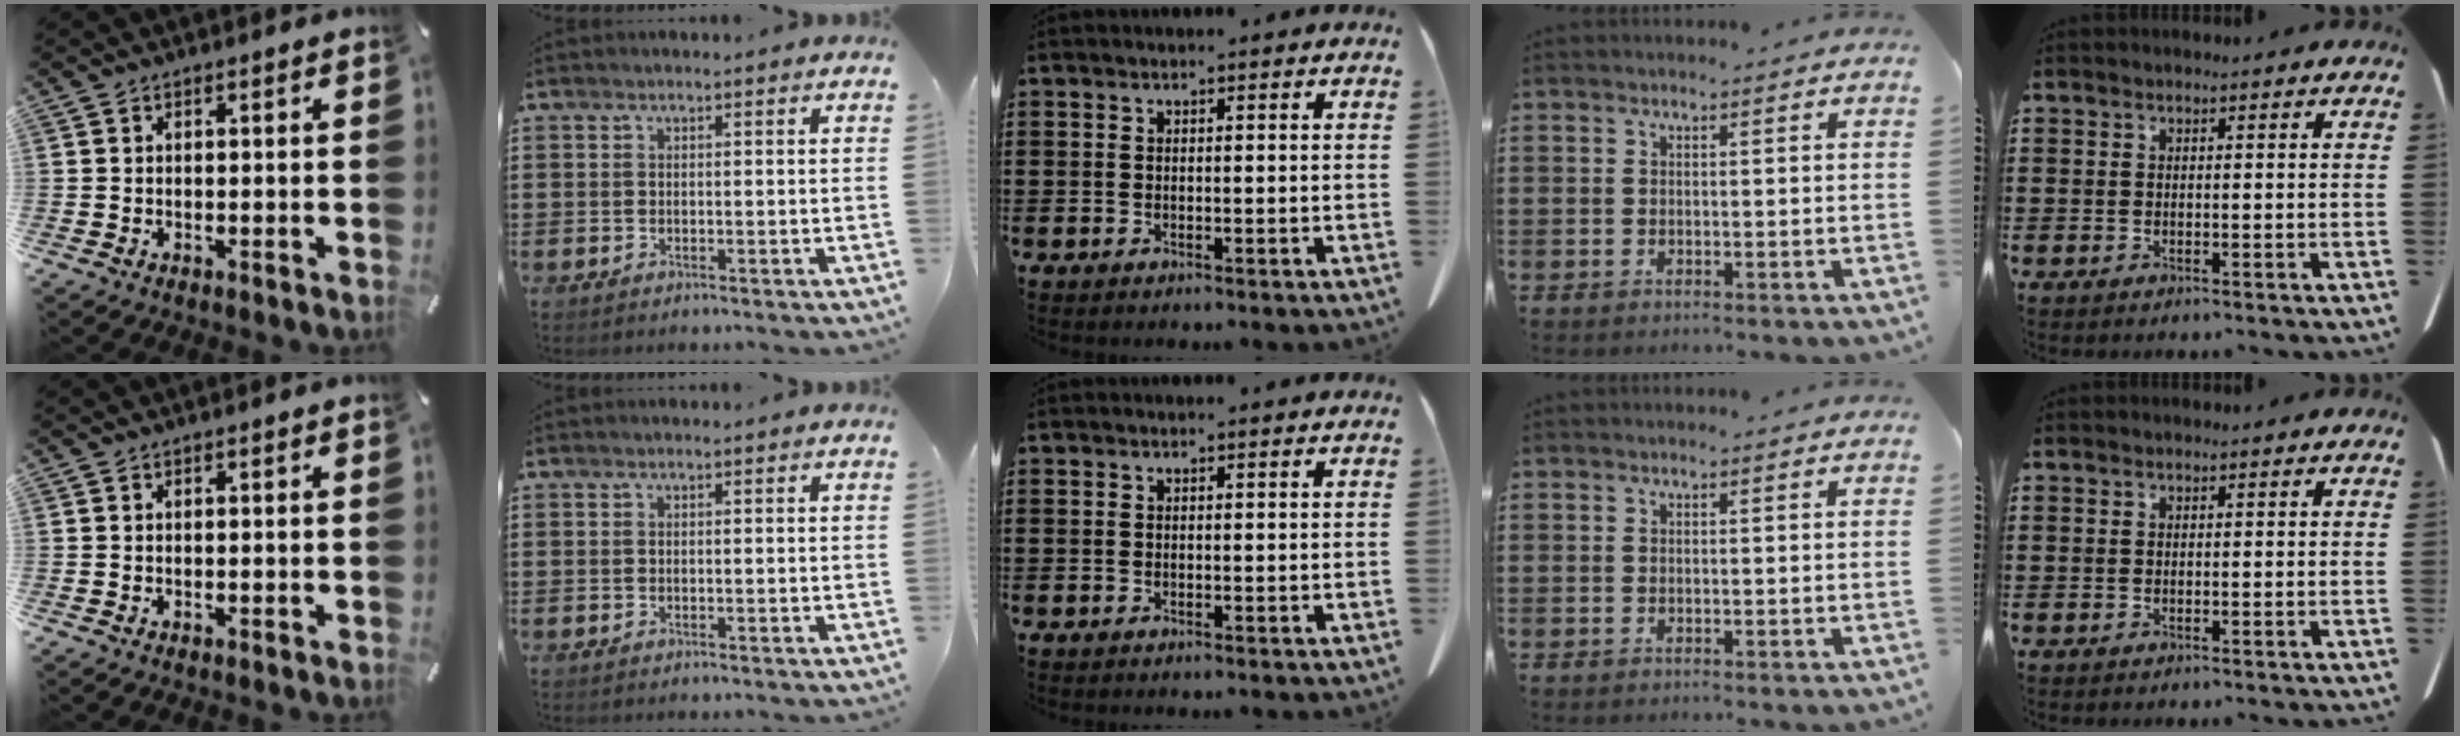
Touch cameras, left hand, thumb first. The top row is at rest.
{}